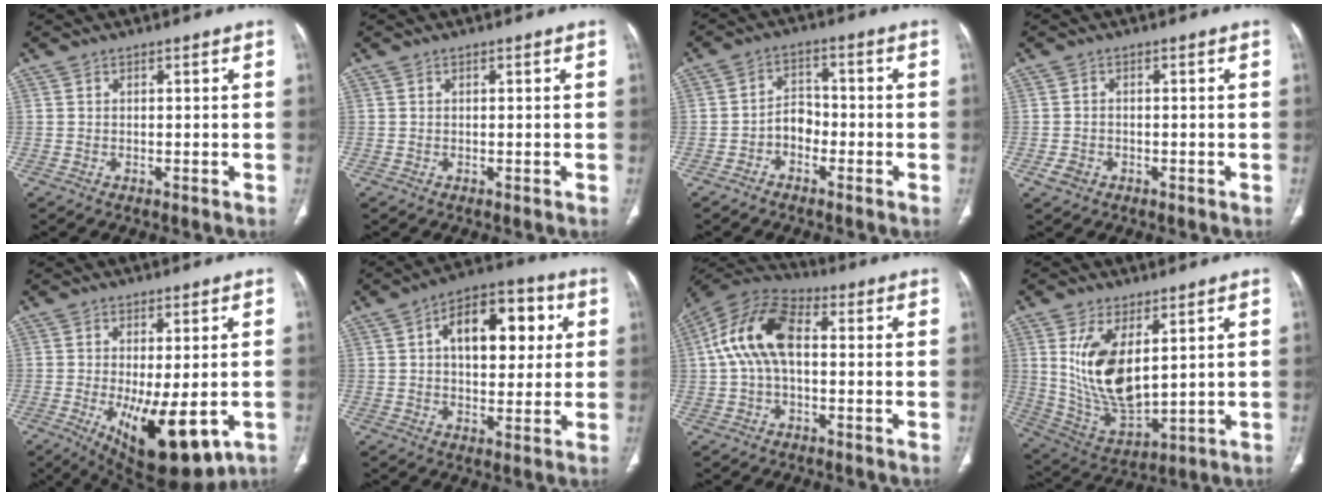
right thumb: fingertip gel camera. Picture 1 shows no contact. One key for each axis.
{"total": 0.0}
{"total": 4.3, "fx": -2.0, "fy": 3.1, "fz": 2.3, "tx": -0.023, "ty": 0.026, "tz": -0.044}
{"total": 2.4, "fx": -1.1, "fy": 1.9, "fz": 1.0, "tx": -0.017, "ty": 0.006, "tz": -0.015}
{"total": 14.5, "fx": -4.0, "fy": 5.6, "fz": 12.7, "tx": -0.196, "ty": -0.023, "tz": -0.040}
{"total": 15.2, "fx": 3.8, "fy": 8.5, "fz": 12.0, "tx": -0.142, "ty": 0.014, "tz": 0.053}
{"total": 13.4, "fx": 1.2, "fy": 7.5, "fz": 11.0, "tx": -0.219, "ty": 0.038, "tz": 0.013}
{"total": 14.4, "fx": 4.1, "fy": 6.9, "fz": 12.0, "tx": -0.220, "ty": -0.026, "tz": 0.102}